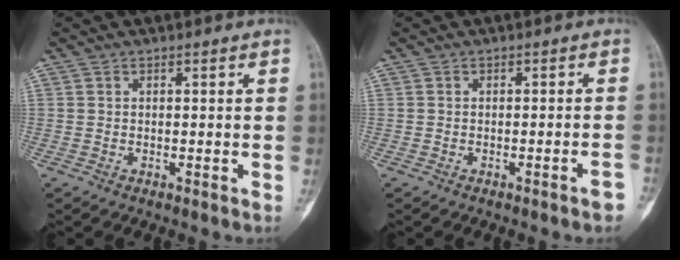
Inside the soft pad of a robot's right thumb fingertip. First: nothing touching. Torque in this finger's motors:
{"motor_torque": [0.74, 0.13, 0.21, -0.37, 0.04]}